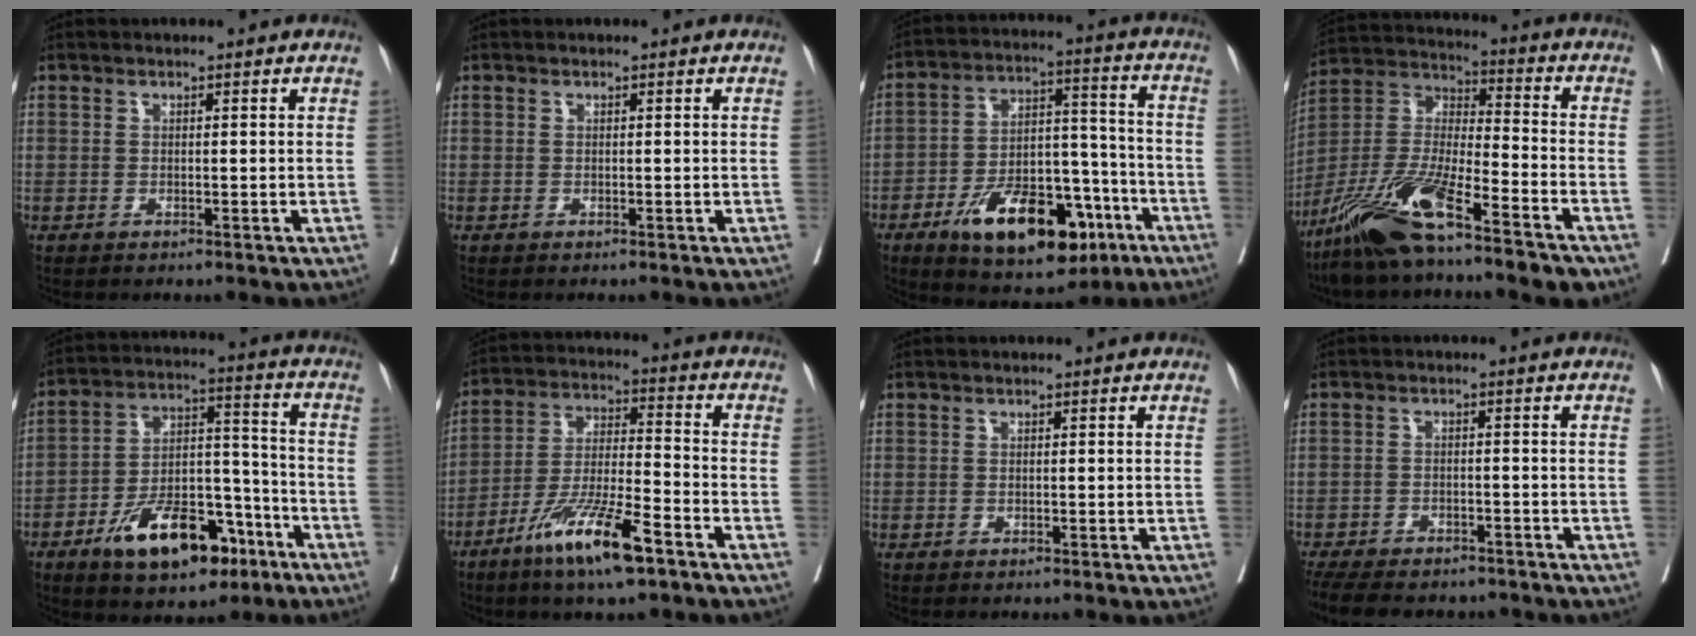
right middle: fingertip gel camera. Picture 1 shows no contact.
{"total": 0.0}
{"total": 18.7, "force": [-9.9, 8.1, 13.6], "torque": [-0.213, 0.012, -0.150]}
{"total": 17.3, "force": [-12.0, 2.8, 12.2], "torque": [-0.267, -0.020, -0.223]}
{"total": 15.9, "force": [-9.2, 6.9, 11.0], "torque": [-0.180, 0.017, -0.145]}
{"total": 12.6, "force": [-7.8, 1.4, 9.8], "torque": [-0.192, -0.025, -0.146]}
{"total": 0.0}
{"total": 14.6, "force": [-12.3, 5.2, 6.0], "torque": [-0.144, -0.013, -0.168]}